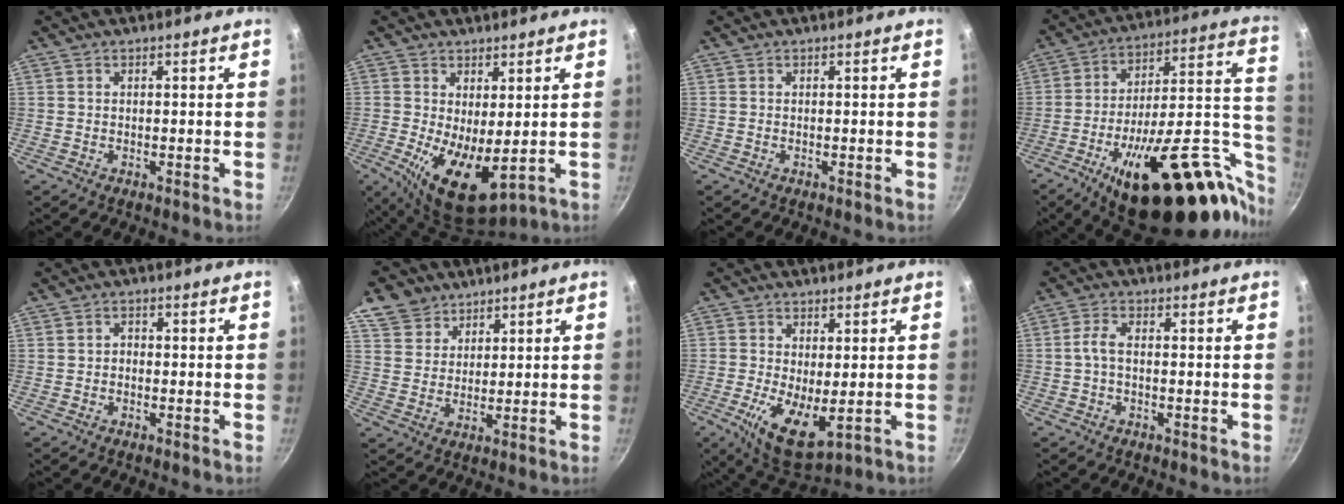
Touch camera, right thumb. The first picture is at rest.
{"total": 10.2, "force": [-0.3, 4.5, 9.1], "torque": [-0.149, -0.021, 0.005]}
{"total": 0.0}
{"total": 35.9, "force": [-12.6, 15.1, 30.0], "torque": [-0.378, 0.057, -0.178]}
{"total": 1.0, "force": [-0.5, 0.8, 0.5], "torque": [-0.005, 0.006, -0.009]}
{"total": 7.7, "force": [5.2, 5.4, 1.7], "torque": [-0.011, -0.010, 0.094]}
{"total": 10.0, "force": [-1.3, 4.3, 8.9], "torque": [-0.156, -0.015, -0.010]}
{"total": 3.1, "force": [-0.5, 1.4, 2.7], "torque": [-0.066, 0.014, -0.016]}